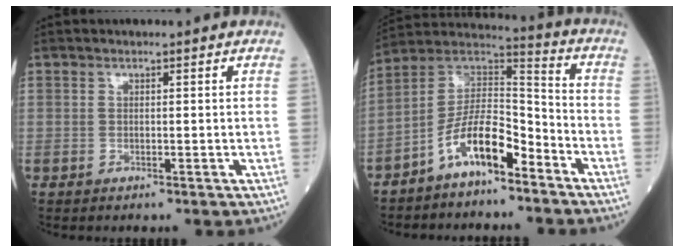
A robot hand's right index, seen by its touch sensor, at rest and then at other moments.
{"total": 10.4, "force": [-6.5, 3.4, 7.4], "torque": [-0.151, 0.031, -0.122]}